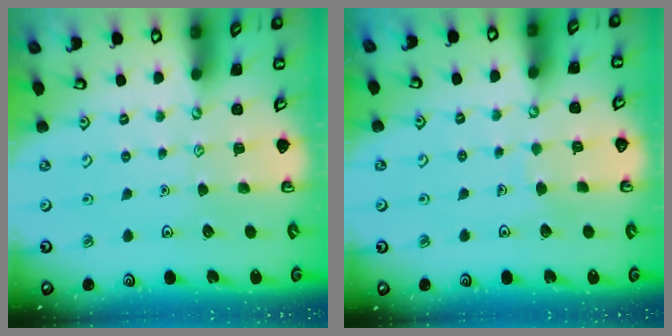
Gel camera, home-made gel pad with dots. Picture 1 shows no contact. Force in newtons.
{"total": 2.2, "press": 2.2, "slide": 0.1}